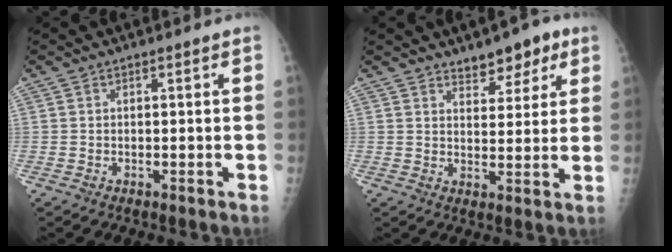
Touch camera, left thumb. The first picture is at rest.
{"total": 6.9, "force": [4.7, 3.4, 3.7], "torque": [-0.018, -0.026, 0.067]}